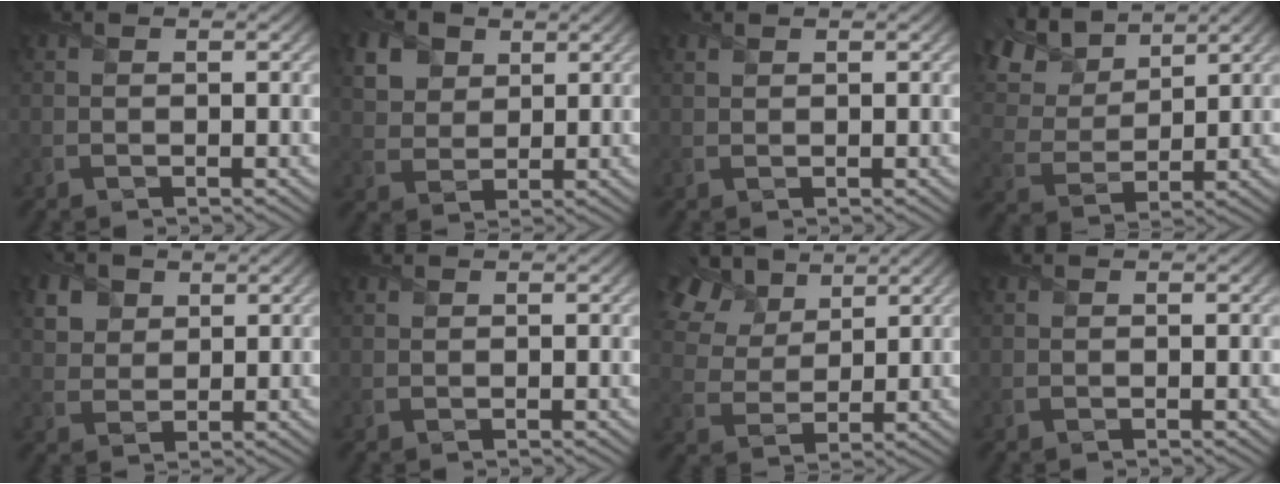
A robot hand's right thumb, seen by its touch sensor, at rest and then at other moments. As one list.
[{"total": 5.7, "force": [2.8, 4.2, 2.7], "torque": [-0.088, -0.001, 0.053]}, {"total": 0.5, "force": [0.4, 0.3, 0.2], "torque": [-0.007, -0.003, 0.010]}, {"total": 11.3, "force": [7.5, 5.4, 6.4], "torque": [-0.194, 0.034, 0.130]}, {"total": 4.5, "force": [2.3, 3.3, 1.9], "torque": [-0.065, -0.009, 0.052]}, {"total": 0.6, "force": [0.5, 0.1, 0.1], "torque": [-0.004, 0.002, 0.014]}, {"total": 9.9, "force": [6.3, 5.5, 5.4], "torque": [-0.148, 0.026, 0.113]}, {"total": 0.0}]